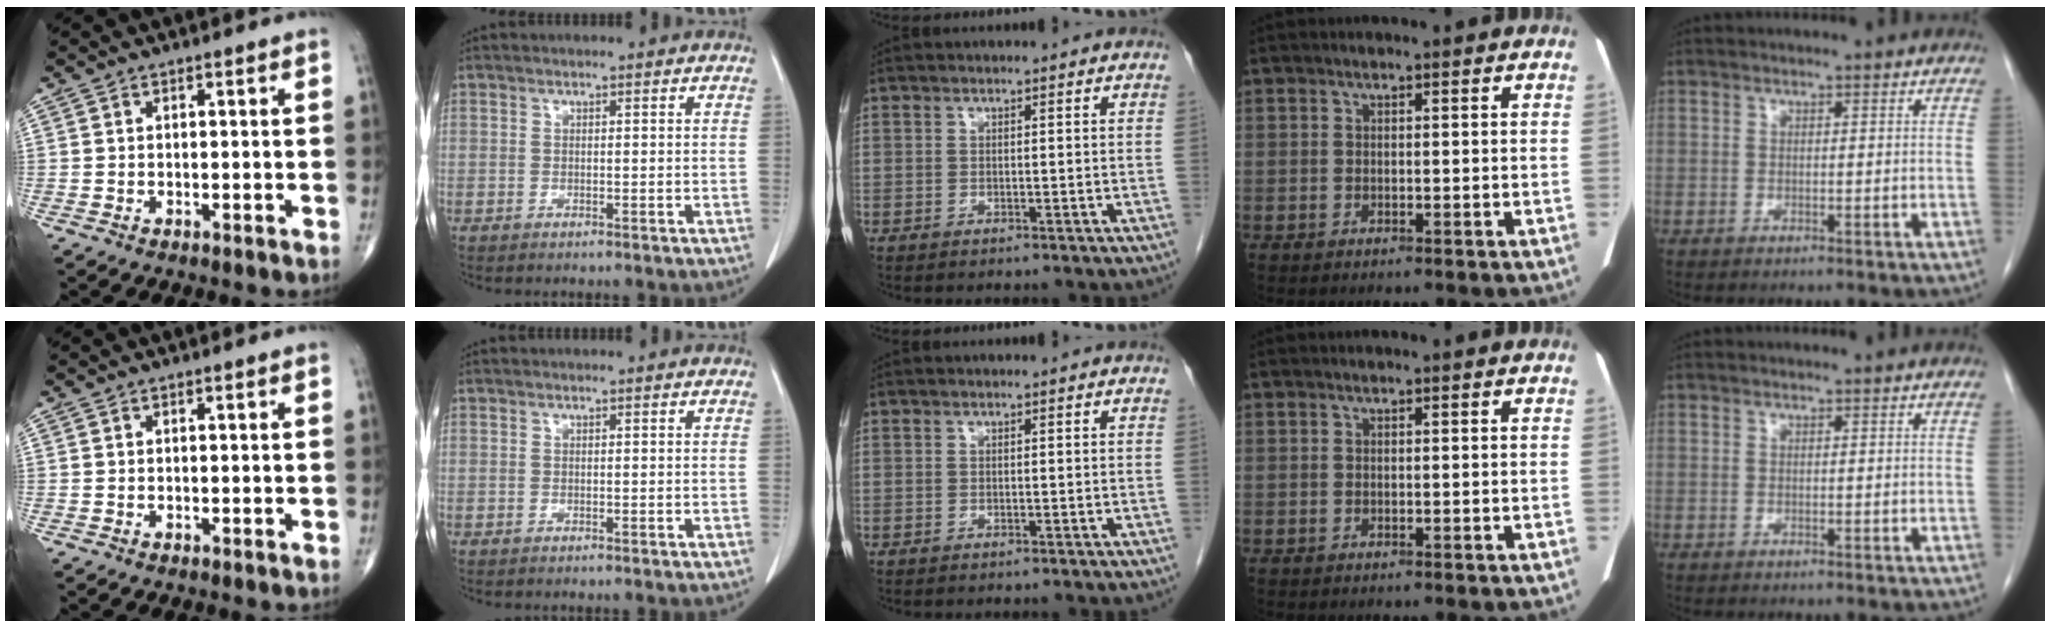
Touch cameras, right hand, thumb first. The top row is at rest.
{}